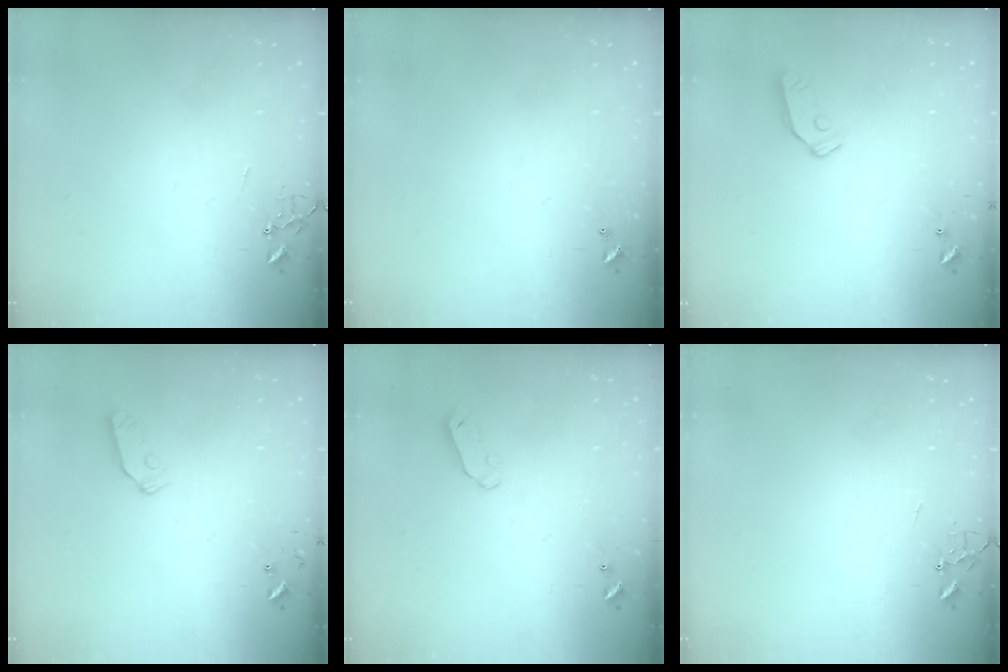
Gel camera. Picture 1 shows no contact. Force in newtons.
{"total": 0.0}
{"total": 7.6, "press": 7.6, "slide": 0.2}
{"total": 6.5, "press": 6.5, "slide": 0.4}
{"total": 3.9, "press": 3.9, "slide": 0.4}
{"total": 0.0}